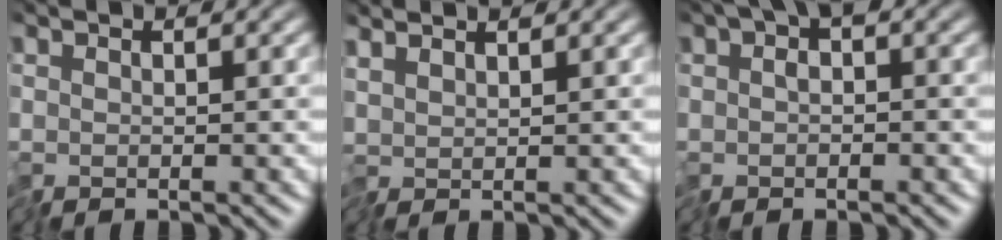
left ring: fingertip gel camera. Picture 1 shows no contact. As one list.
[{"total": 1.3, "force": [1.3, -0.1, 0.4], "torque": [-0.013, 0.007, 0.027]}, {"total": 3.8, "force": [0.8, 2.4, 2.9], "torque": [-0.047, 0.003, 0.008]}]